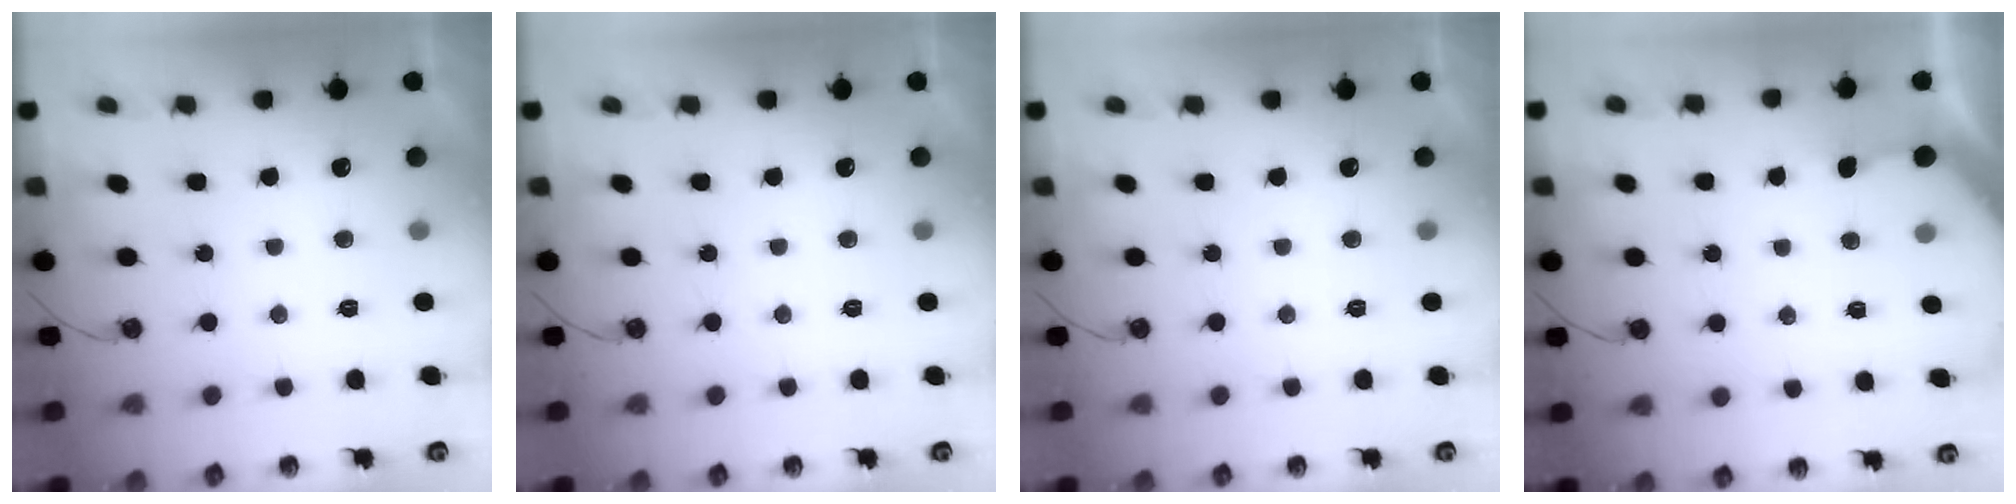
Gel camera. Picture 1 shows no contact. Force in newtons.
{"total": 0.0}
{"total": 0.0}
{"total": 2.0, "press": 2.0, "slide": 0.2}